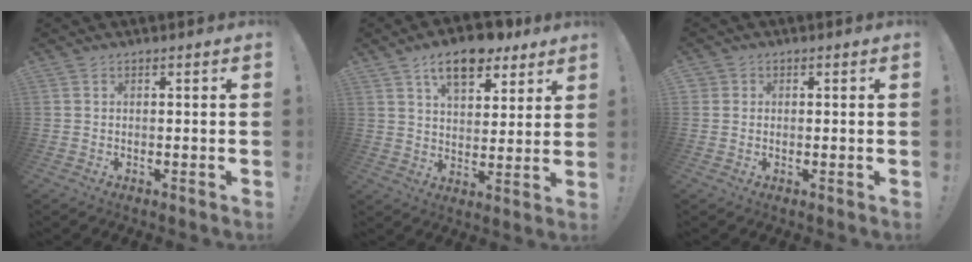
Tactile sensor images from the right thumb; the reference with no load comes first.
{"total": 11.9, "force": [7.8, 6.1, 6.7], "torque": [-0.100, -0.044, 0.137]}
{"total": 1.6, "force": [0.4, 1.5, 0.4], "torque": [-0.009, 0.000, 0.008]}